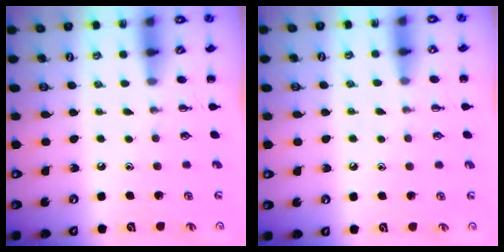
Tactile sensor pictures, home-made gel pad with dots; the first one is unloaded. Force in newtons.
{"total": 6.5, "press": 6.1, "slide": 2.2}